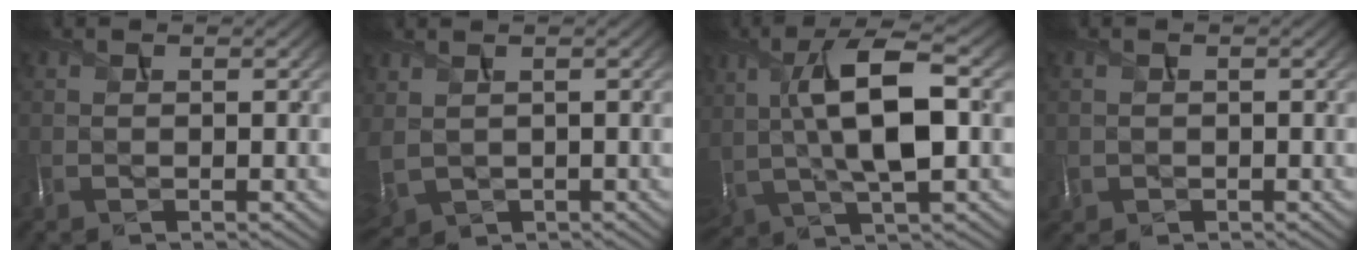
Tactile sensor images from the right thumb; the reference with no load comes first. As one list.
[{"total": 3.4, "force": [0.9, 2.5, 2.1], "torque": [-0.083, -0.004, 0.031]}, {"total": 10.3, "force": [1.6, 4.5, 9.2], "torque": [-0.188, 0.005, 0.033]}, {"total": 1.2, "force": [-0.2, 1.1, -0.6], "torque": [0.005, -0.006, -0.001]}]